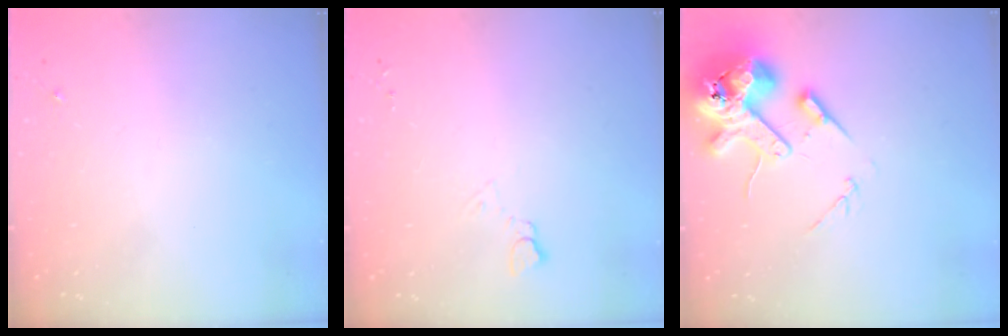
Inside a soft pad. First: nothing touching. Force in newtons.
{"total": 3.8, "press": 3.7, "slide": 0.5}
{"total": 14.6, "press": 14.4, "slide": 2.5}